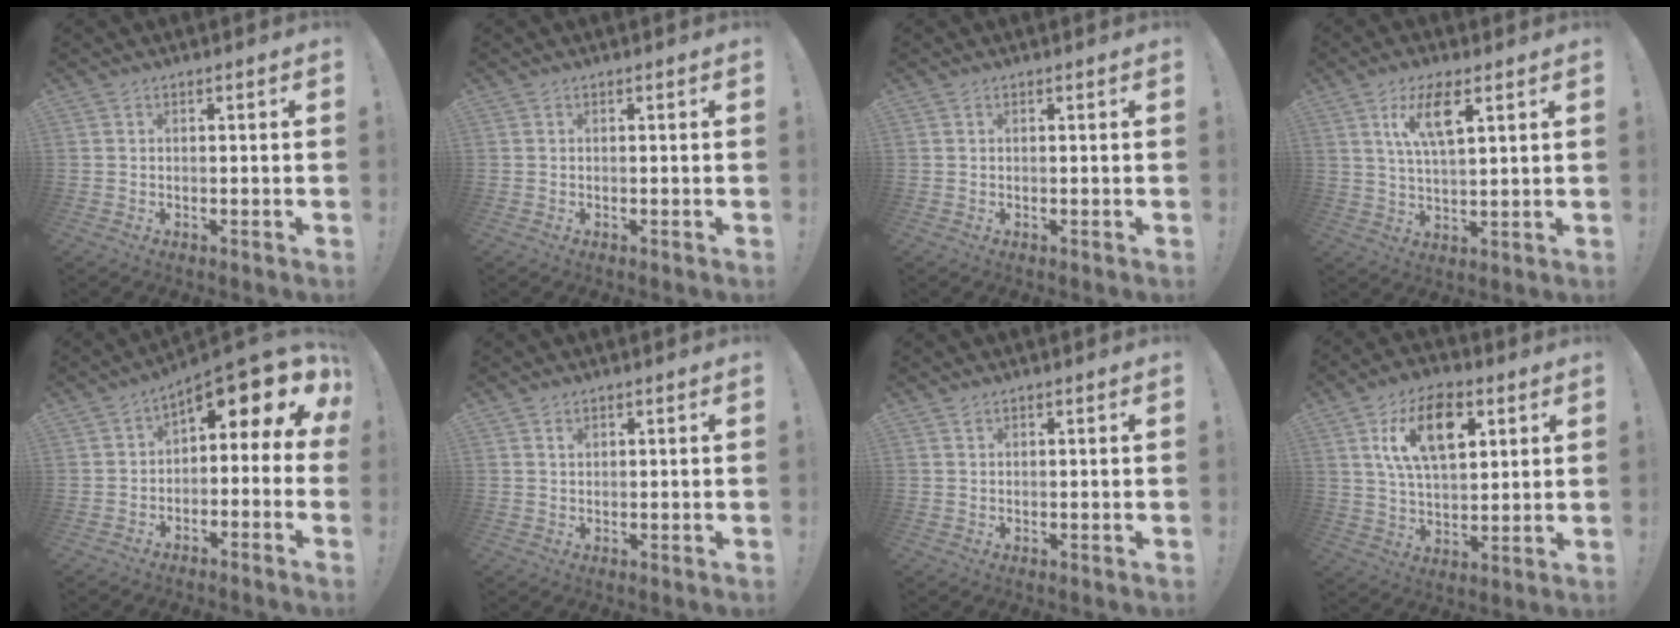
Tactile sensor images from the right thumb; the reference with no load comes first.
{"total": 0.0}
{"total": 0.0}
{"total": 10.0, "force": [5.0, 3.3, 8.1], "torque": [-0.149, -0.006, 0.087]}
{"total": 8.5, "force": [3.7, 3.3, 6.9], "torque": [-0.083, -0.042, 0.052]}
{"total": 1.0, "force": [0.9, 0.5, 0.4], "torque": [0.008, -0.007, 0.014]}
{"total": 0.9, "force": [0.8, 0.2, 0.3], "torque": [0.001, -0.003, 0.015]}
{"total": 16.1, "force": [7.0, 9.3, 11.1], "torque": [-0.170, -0.014, 0.125]}